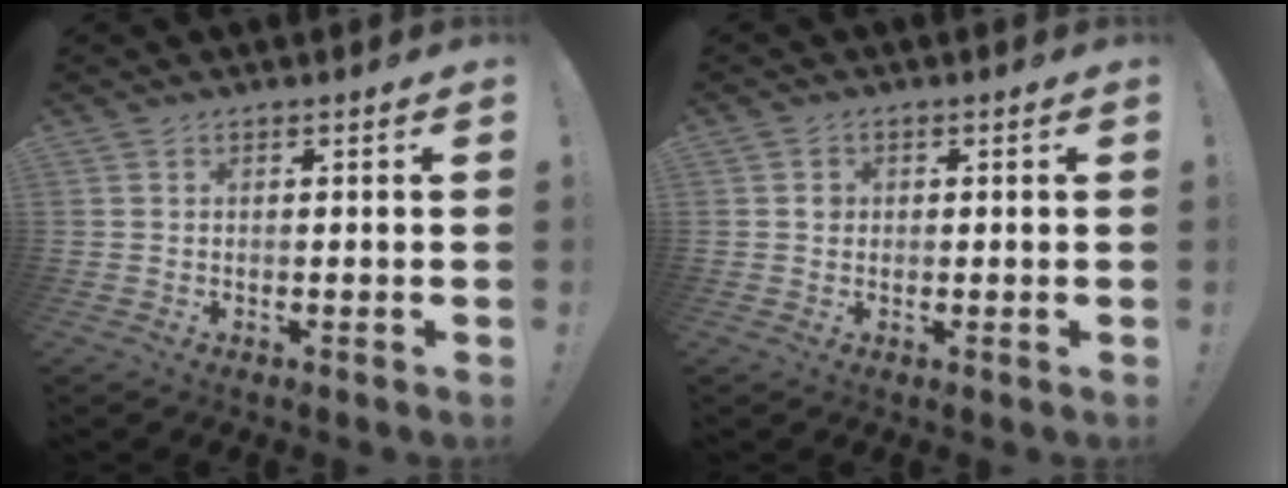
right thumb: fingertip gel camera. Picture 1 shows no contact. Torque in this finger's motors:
{"motor_torque": [0.36, 0.43, 0.20, 0.00, 0.00]}